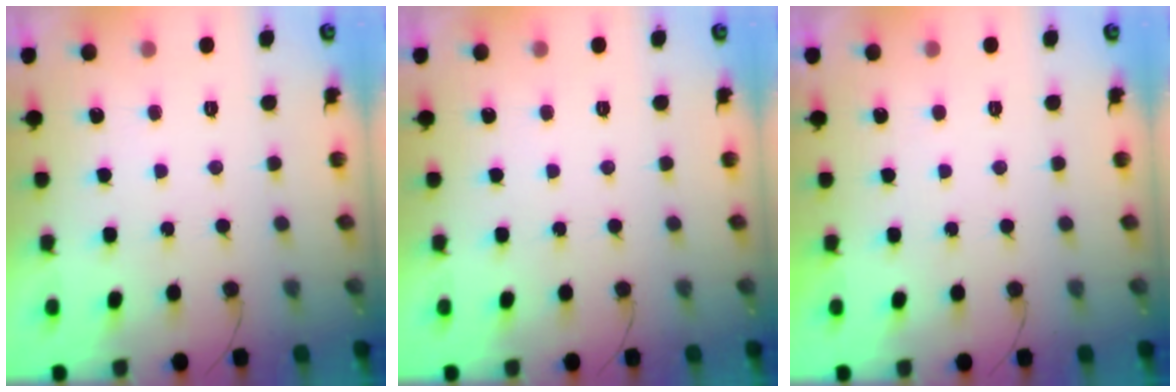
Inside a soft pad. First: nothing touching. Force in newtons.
{"total": 0.0}
{"total": 0.0}